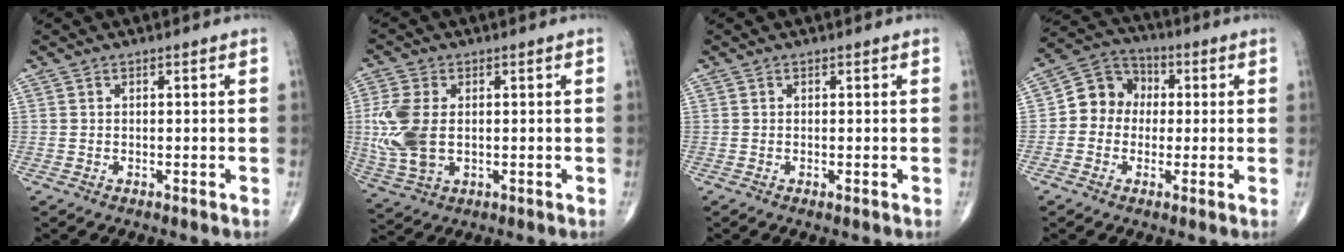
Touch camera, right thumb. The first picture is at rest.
{"total": 10.8, "force": [0.3, 6.7, 8.4], "torque": [-0.203, -0.003, 0.014]}
{"total": 0.5, "force": [-0.2, 0.2, 0.5], "torque": [-0.010, -0.003, -0.004]}
{"total": 9.0, "force": [0.2, 7.9, 4.2], "torque": [-0.042, 0.029, -0.013]}